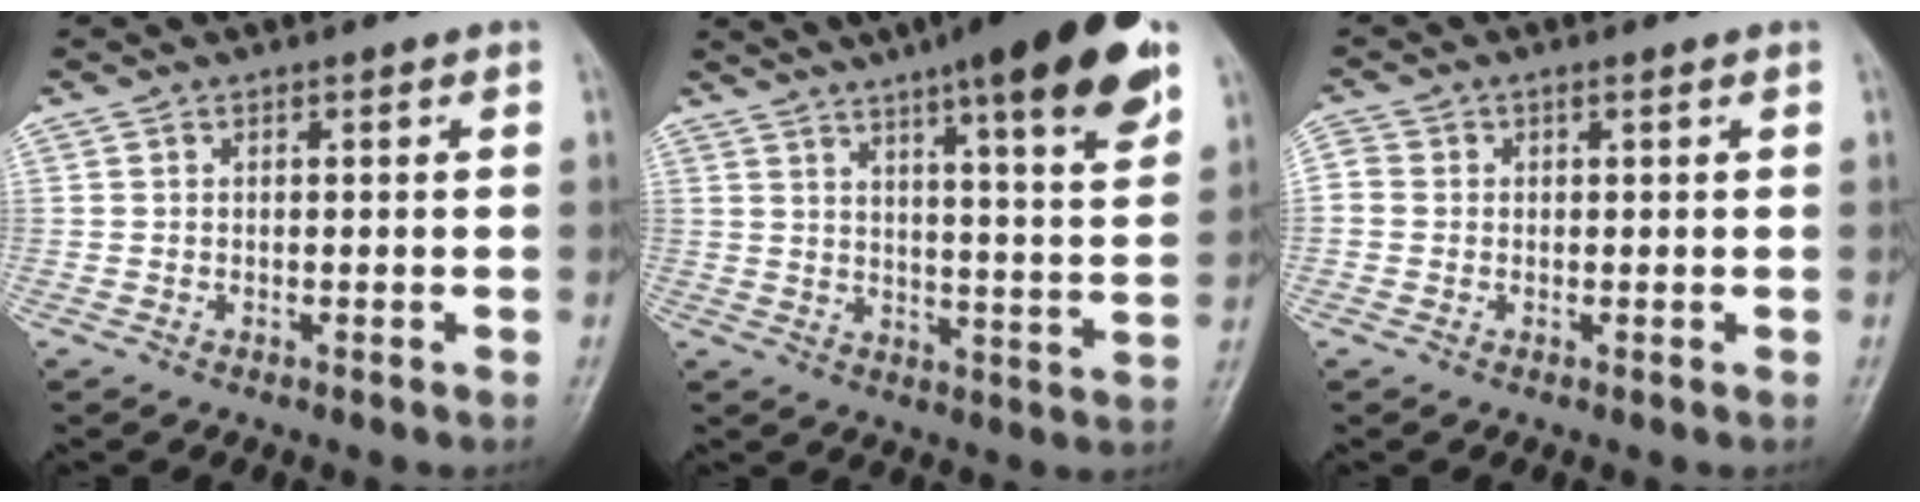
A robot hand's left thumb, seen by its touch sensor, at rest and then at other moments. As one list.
[{"total": 20.7, "force": [12.8, 3.6, 15.8], "torque": [-0.211, -0.038, 0.175]}, {"total": 2.9, "force": [0.2, 2.4, 1.6], "torque": [-0.029, 0.009, 0.000]}]